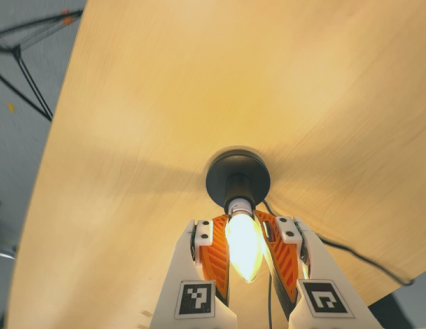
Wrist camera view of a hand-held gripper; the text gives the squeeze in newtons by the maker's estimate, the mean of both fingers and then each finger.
{"total": 21.3, "left": 22.8, "right": 19.7}